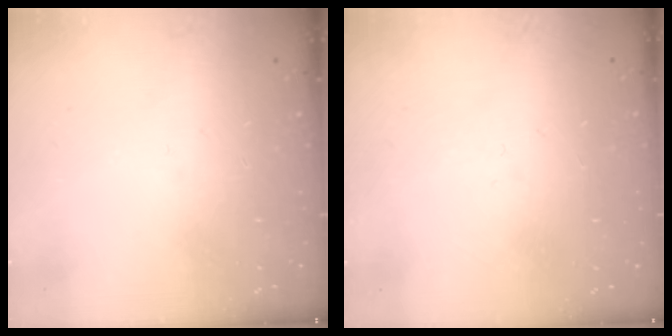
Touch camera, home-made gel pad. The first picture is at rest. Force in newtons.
{"total": 0.0}